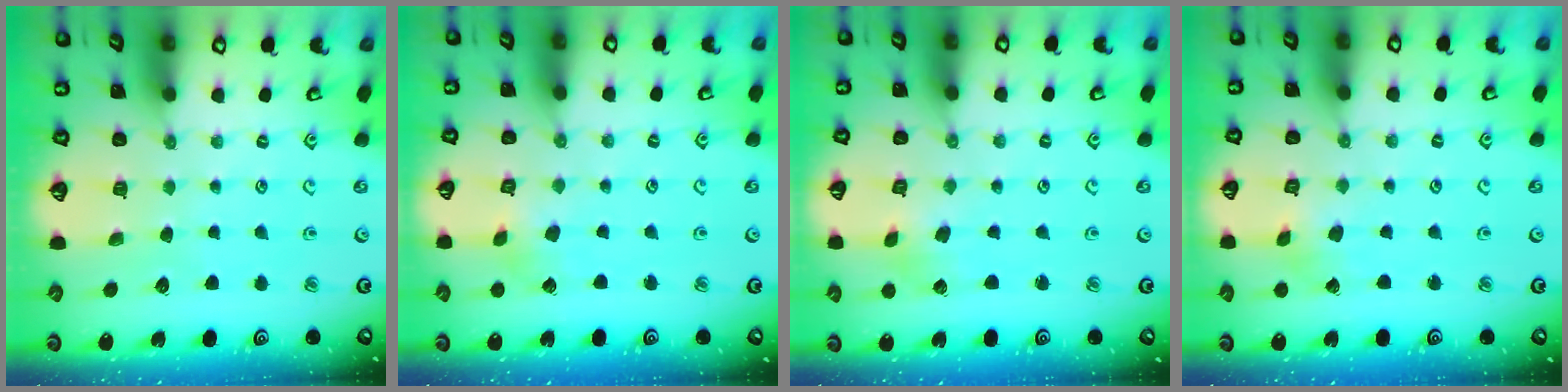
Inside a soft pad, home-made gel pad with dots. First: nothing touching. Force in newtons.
{"total": 2.8, "press": 2.8, "slide": 0.3}
{"total": 3.1, "press": 3.0, "slide": 0.4}
{"total": 2.1, "press": 2.1, "slide": 0.2}